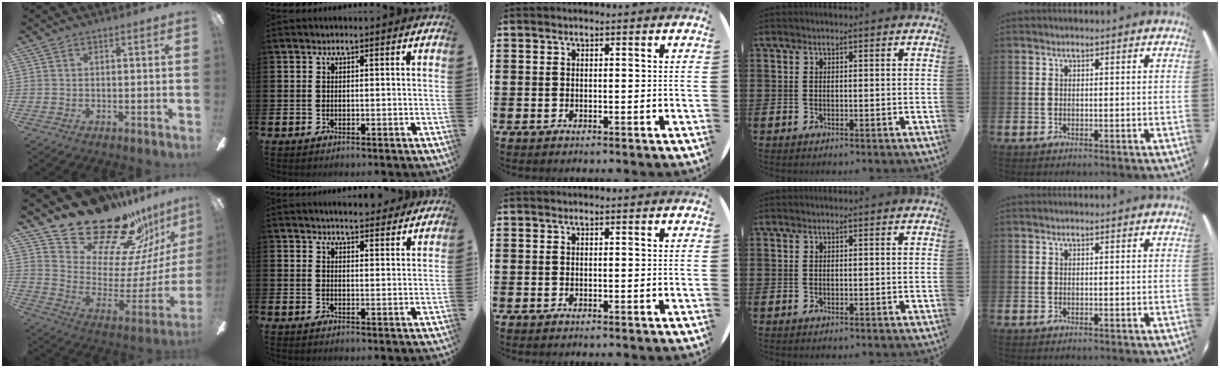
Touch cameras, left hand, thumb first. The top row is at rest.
{"thumb": {"total": 26.5, "force": [22.9, 9.1, 9.7], "torque": [-0.150, -0.183, 0.405]}, "index": {"total": 4.2, "force": [4.2, 0.3, 0.2], "torque": [-0.001, -0.026, 0.075]}}